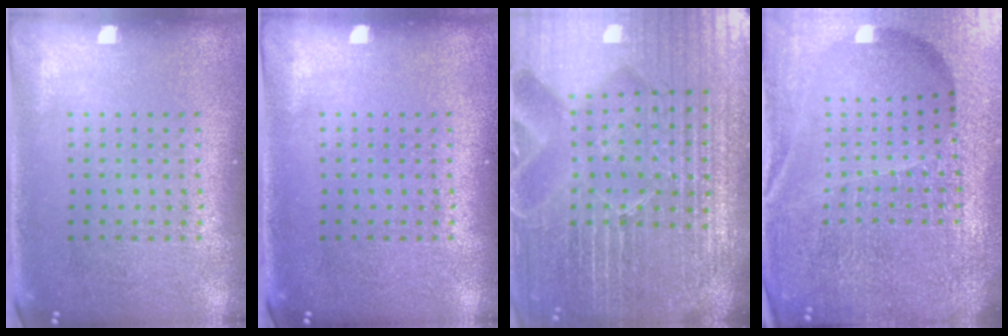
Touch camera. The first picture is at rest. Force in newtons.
{"total": 0.0}
{"total": 7.0, "press": 6.2, "slide": 3.4}
{"total": 6.6, "press": 5.8, "slide": 3.2}